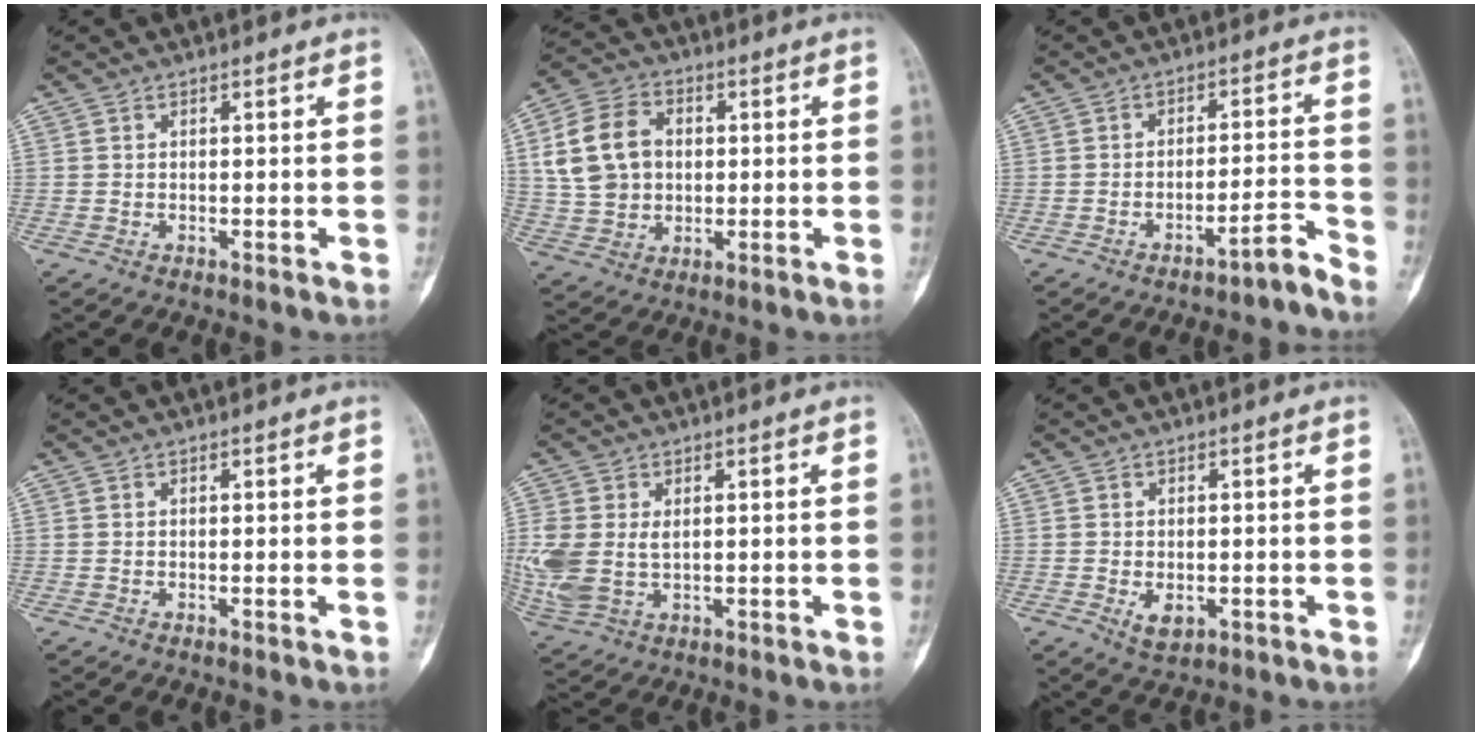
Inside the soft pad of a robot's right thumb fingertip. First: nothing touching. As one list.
[{"total": 13.3, "force": [2.2, 10.3, 8.2], "torque": [-0.139, 0.012, 0.044]}, {"total": 4.1, "force": [-3.7, -0.1, 1.8], "torque": [-0.025, 0.050, -0.054]}, {"total": 0.0}, {"total": 11.1, "force": [0.4, 7.7, 8.0], "torque": [-0.214, -0.005, 0.023]}, {"total": 3.3, "force": [-1.0, 2.0, 2.4], "torque": [-0.027, -0.004, -0.009]}]